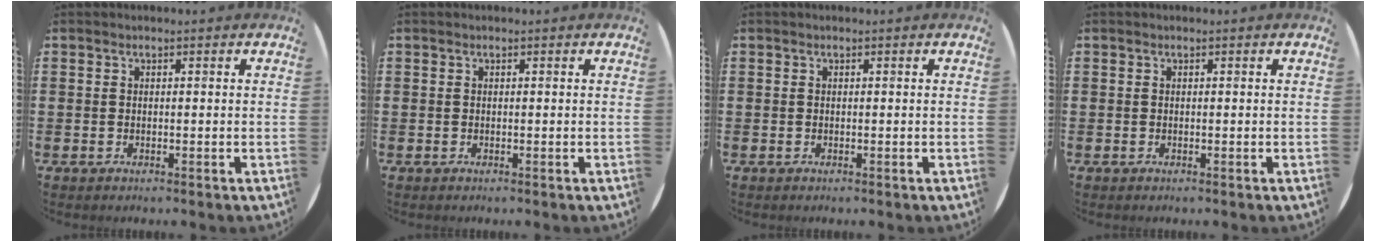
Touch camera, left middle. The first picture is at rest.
{"total": 0.0}
{"total": 0.0}
{"total": 0.0}